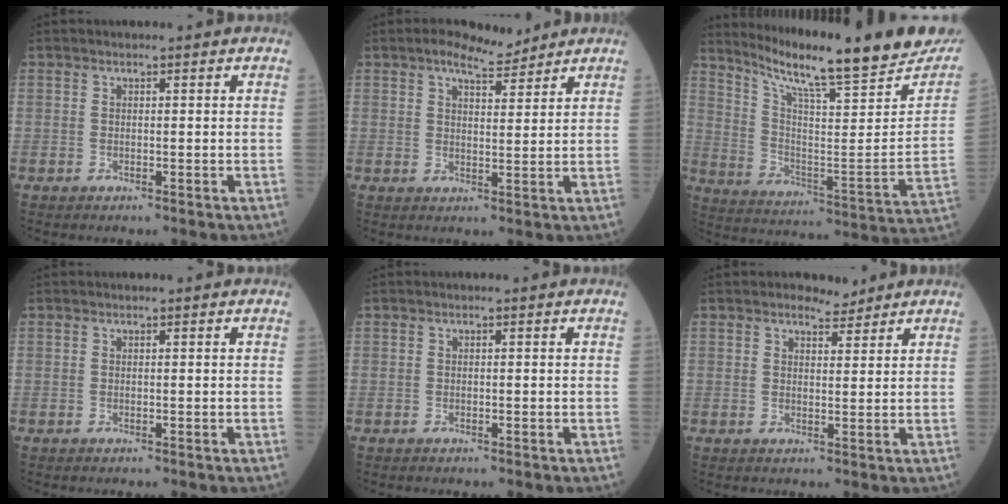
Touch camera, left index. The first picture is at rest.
{"total": 5.1, "force": [4.3, 1.3, 2.4], "torque": [-0.044, 0.008, 0.071]}
{"total": 24.3, "force": [20.8, 1.5, 12.4], "torque": [-0.204, -0.066, 0.298]}
{"total": 0.0}
{"total": 0.0}
{"total": 2.7, "force": [2.5, 0.9, 0.5], "torque": [-0.009, -0.001, 0.039]}